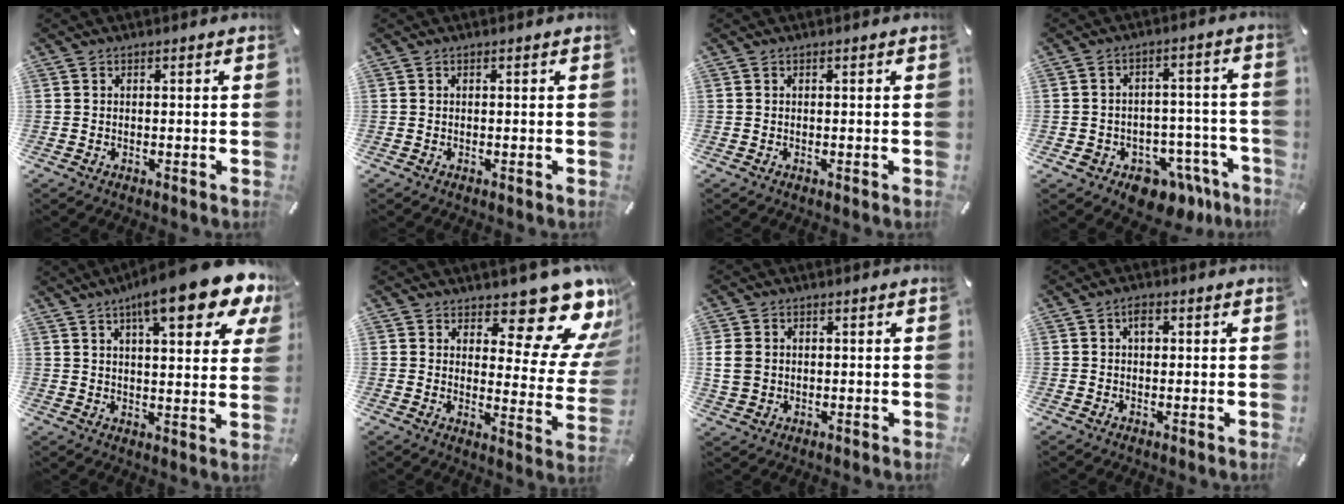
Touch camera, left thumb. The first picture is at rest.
{"total": 0.0}
{"total": 0.0}
{"total": 8.5, "force": [-4.8, 6.3, 3.0], "torque": [-0.021, 0.021, -0.076]}
{"total": 16.9, "force": [10.5, 4.5, 12.4], "torque": [-0.189, -0.048, 0.165]}
{"total": 15.4, "force": [10.8, 6.4, 8.9], "torque": [-0.101, -0.100, 0.174]}
{"total": 4.9, "force": [0.5, 4.2, 2.5], "torque": [-0.062, 0.004, 0.009]}
{"total": 2.2, "force": [0.5, 1.5, 1.6], "torque": [-0.027, 0.004, 0.005]}